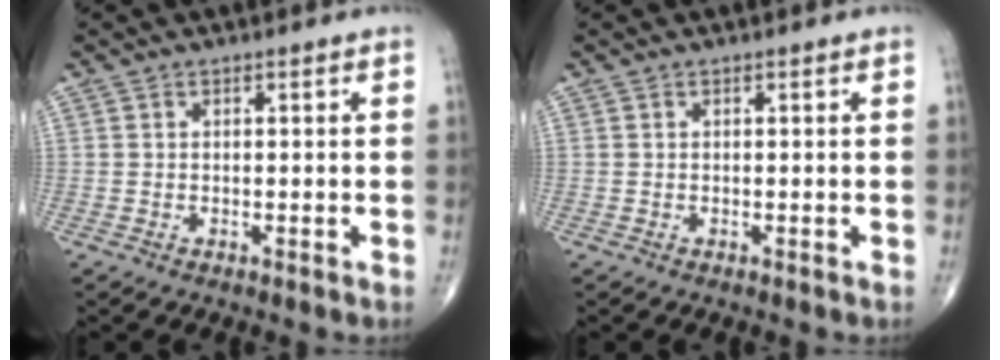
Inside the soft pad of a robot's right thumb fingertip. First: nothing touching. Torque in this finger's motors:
{"motor_torque": [0.04, 0.04, 0.00, 0.00, 0.00]}